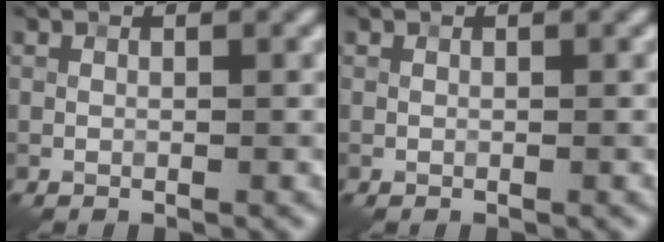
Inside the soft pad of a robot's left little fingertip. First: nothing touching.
{"total": 0.0}